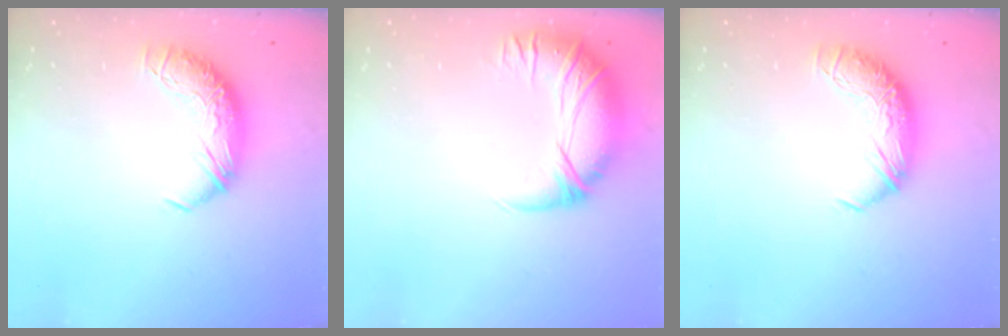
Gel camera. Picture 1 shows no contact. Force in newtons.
{"total": 2.9, "press": 0.1, "slide": 2.9}
{"total": 0.0}